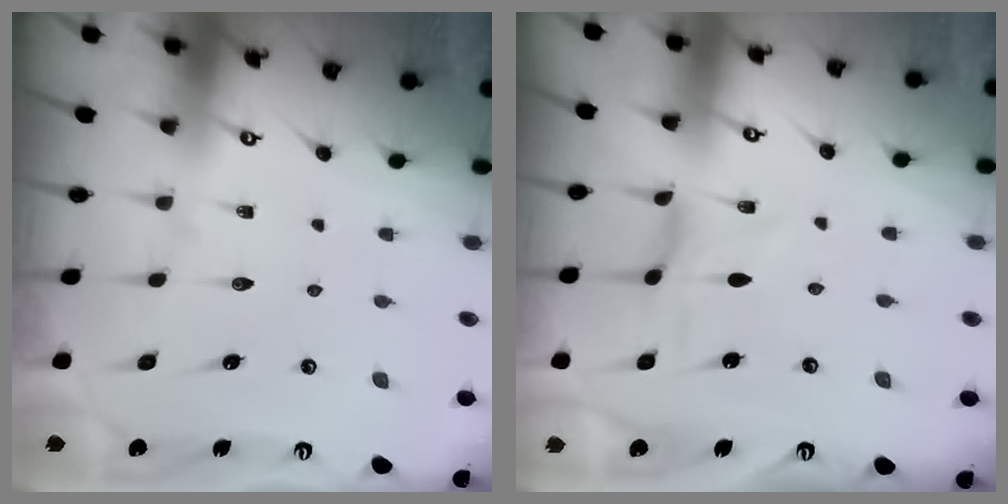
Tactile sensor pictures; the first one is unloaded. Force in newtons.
{"total": 0.6, "press": 0.6, "slide": 0.2}